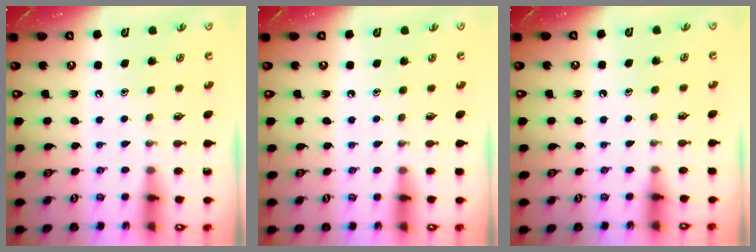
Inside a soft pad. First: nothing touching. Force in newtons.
{"total": 2.3, "press": 2.3, "slide": 0.4}
{"total": 3.3, "press": 3.2, "slide": 0.6}